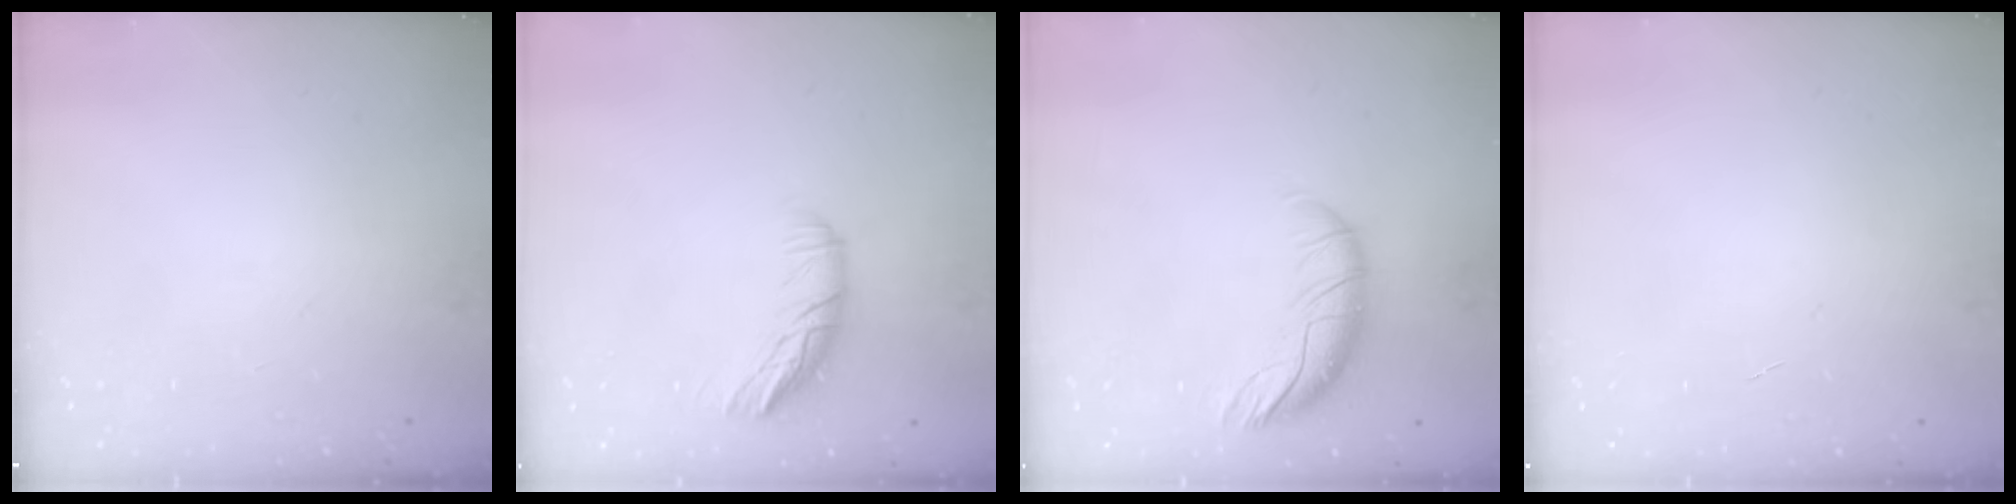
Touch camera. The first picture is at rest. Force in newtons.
{"total": 10.7, "press": 10.5, "slide": 2.0}
{"total": 10.2, "press": 10.1, "slide": 0.9}
{"total": 0.0}